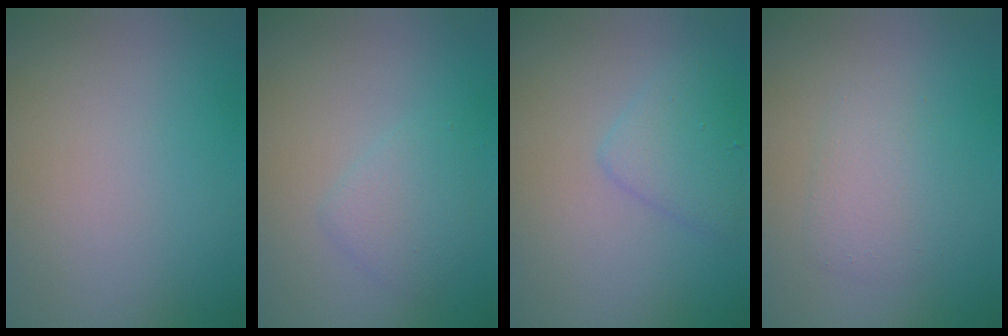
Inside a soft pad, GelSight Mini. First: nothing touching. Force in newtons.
{"total": 2.0, "press": 2.0, "slide": 0.1}
{"total": 2.6, "press": 2.6, "slide": 0.0}
{"total": 2.4, "press": 2.4, "slide": 0.1}